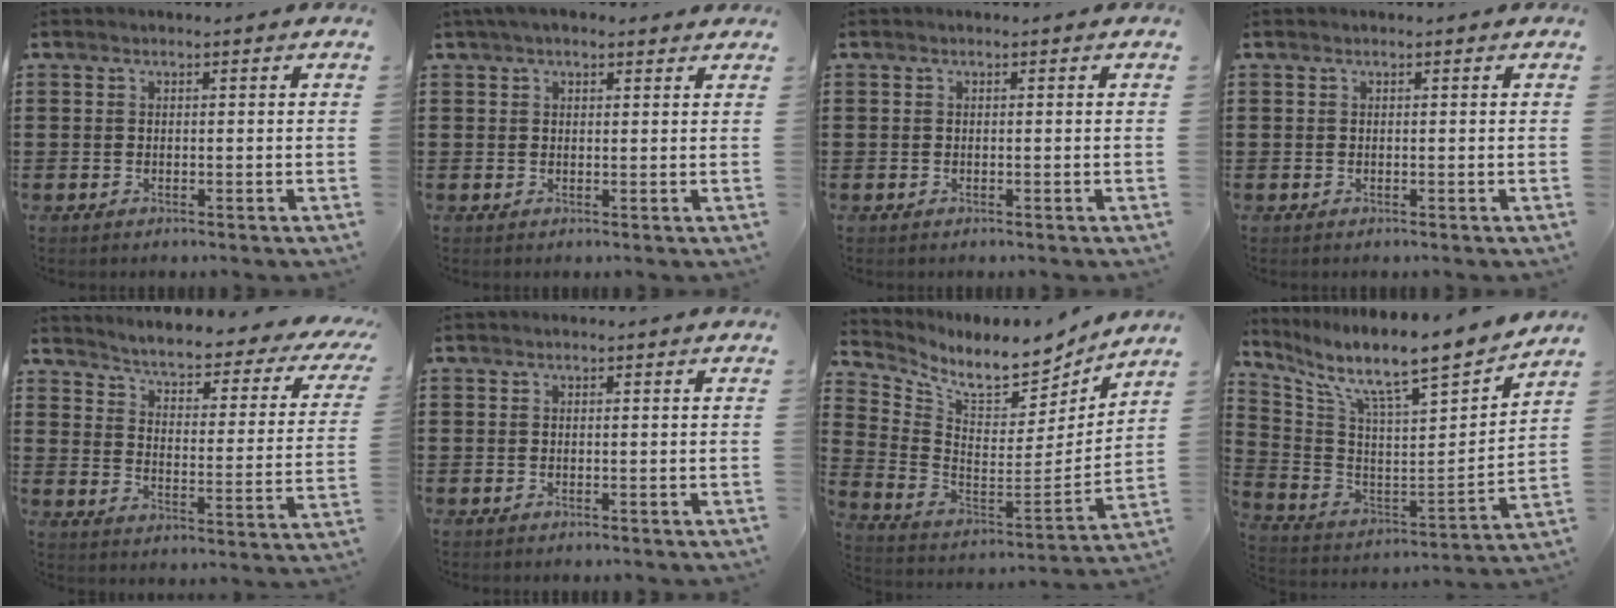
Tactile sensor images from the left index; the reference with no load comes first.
{"total": 2.9, "force": [2.2, 1.3, 1.3], "torque": [-0.031, 0.006, 0.041]}
{"total": 0.0}
{"total": 0.0}
{"total": 3.5, "force": [2.9, 0.0, 2.0], "torque": [-0.056, -0.033, 0.037]}
{"total": 0.0}
{"total": 7.8, "force": [6.8, 2.3, 3.1], "torque": [-0.089, -0.058, 0.115]}
{"total": 9.4, "force": [7.9, 0.8, 5.0], "torque": [-0.118, -0.075, 0.121]}